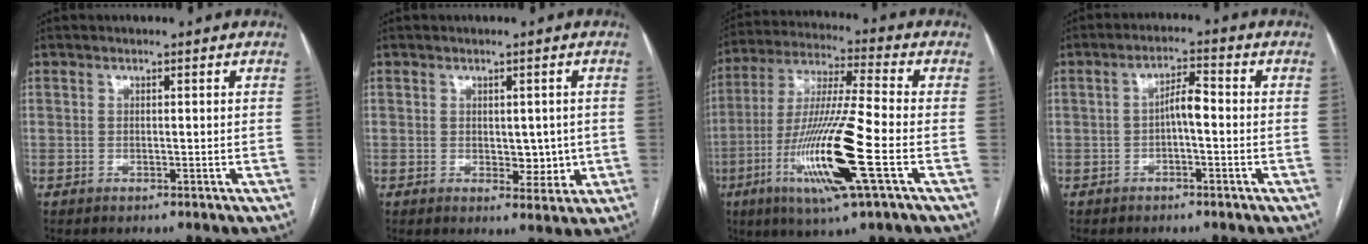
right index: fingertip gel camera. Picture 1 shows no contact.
{"total": 4.2, "force": [0.0, 2.6, 3.3], "torque": [-0.035, -0.002, 0.009]}
{"total": 17.1, "force": [-5.7, 0.2, 16.2], "torque": [-0.328, -0.021, -0.107]}
{"total": 3.7, "force": [-0.4, 1.0, 3.5], "torque": [-0.059, 0.015, -0.006]}